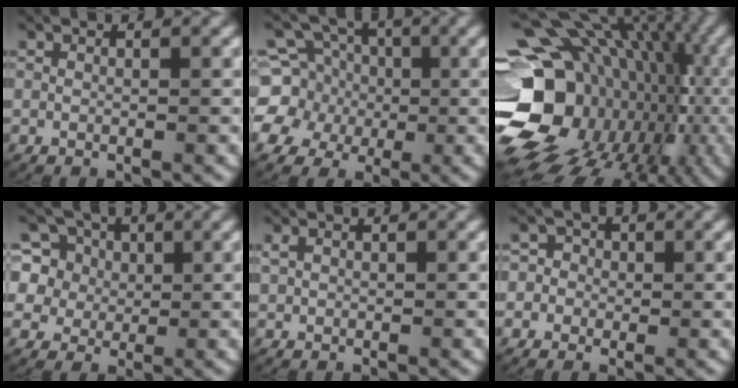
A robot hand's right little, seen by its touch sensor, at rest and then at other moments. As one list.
[{"total": 11.4, "force": [0.2, 10.4, 4.6], "torque": [-0.134, -0.042, 0.003]}, {"total": 22.3, "force": [-2.3, 16.5, 14.8], "torque": [-0.262, -0.054, -0.018]}, {"total": 9.5, "force": [0.6, 8.7, 3.7], "torque": [-0.124, -0.032, 0.013]}, {"total": 0.5, "force": [0.3, 0.3, 0.3], "torque": [-0.010, 0.000, 0.007]}, {"total": 6.1, "force": [-0.3, 5.8, 1.8], "torque": [-0.053, -0.006, -0.021]}]